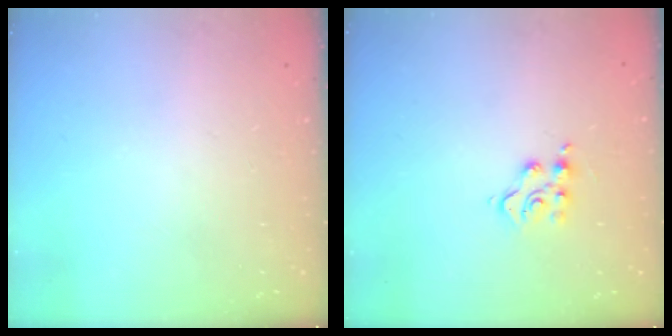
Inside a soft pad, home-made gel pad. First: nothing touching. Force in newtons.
{"total": 4.9, "press": 4.9, "slide": 0.2}